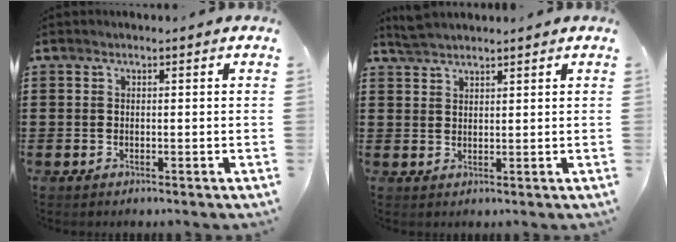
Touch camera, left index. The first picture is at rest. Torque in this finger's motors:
{"motor_torque": [0.06, 0.22, 0.05, 0.02]}